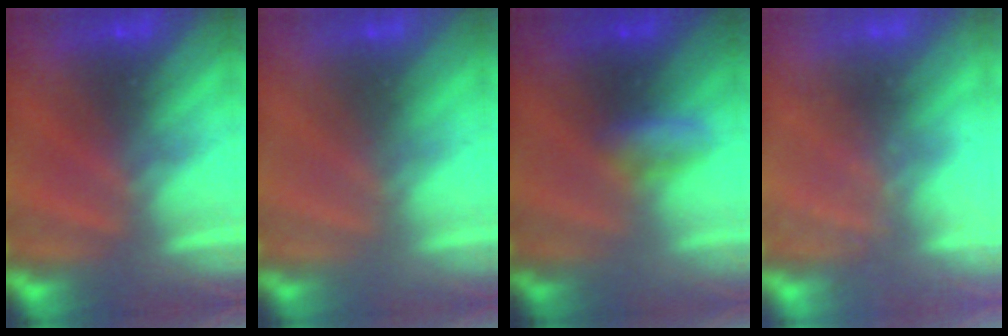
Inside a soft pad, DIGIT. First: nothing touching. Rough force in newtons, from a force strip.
{"total": 3.3}
{"total": 2.7}
{"total": 2.4}